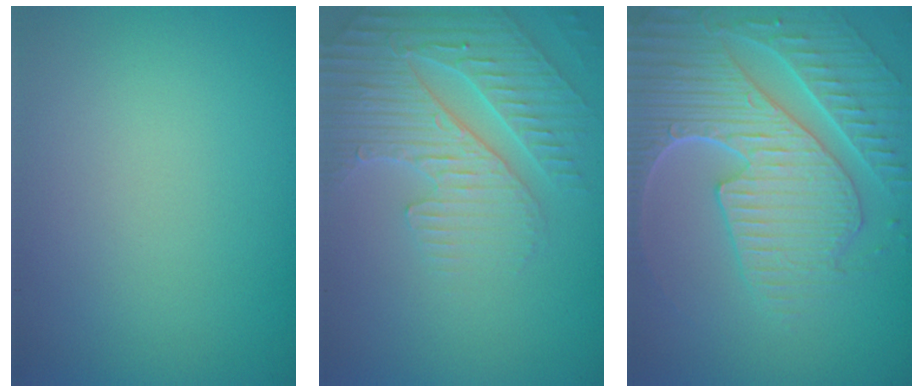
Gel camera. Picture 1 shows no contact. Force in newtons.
{"total": 4.5, "press": 4.3, "slide": 1.2}
{"total": 8.5, "press": 6.1, "slide": 5.9}